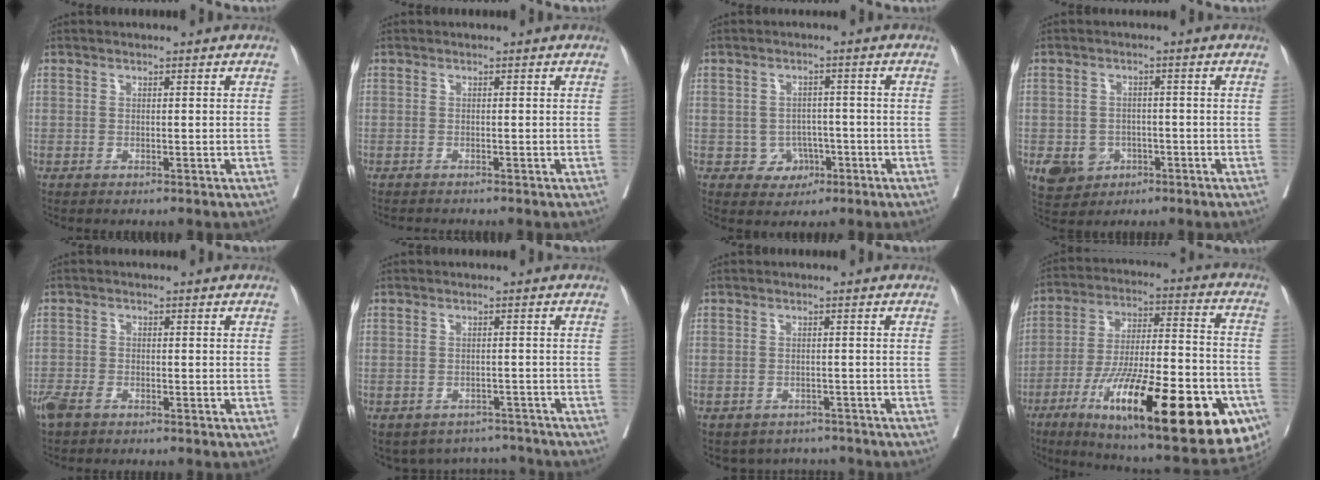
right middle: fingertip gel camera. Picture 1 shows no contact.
{"total": 1.3, "force": [-1.3, -0.1, 0.2], "torque": [-0.004, -0.003, -0.019]}
{"total": 3.8, "force": [-1.3, 3.4, 1.0], "torque": [-0.002, 0.010, -0.010]}
{"total": 5.8, "force": [-2.5, 5.0, 1.6], "torque": [-0.022, 0.006, -0.031]}
{"total": 3.5, "force": [-2.7, 1.3, 1.8], "torque": [-0.037, -0.004, -0.051]}
{"total": 7.4, "force": [-6.7, 3.2, 0.1], "torque": [0.012, 0.023, -0.079]}
{"total": 4.9, "force": [-4.4, 2.3, 0.0], "torque": [0.013, 0.013, -0.053]}
{"total": 33.4, "force": [-14.2, 7.7, 29.2], "torque": [-0.383, -0.030, -0.213]}